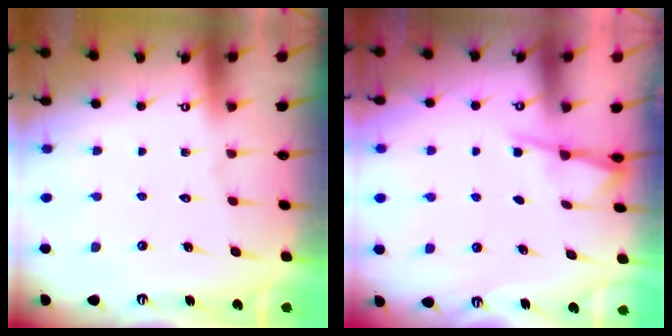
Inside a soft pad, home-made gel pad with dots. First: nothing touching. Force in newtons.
{"total": 1.8, "press": 1.7, "slide": 0.4}